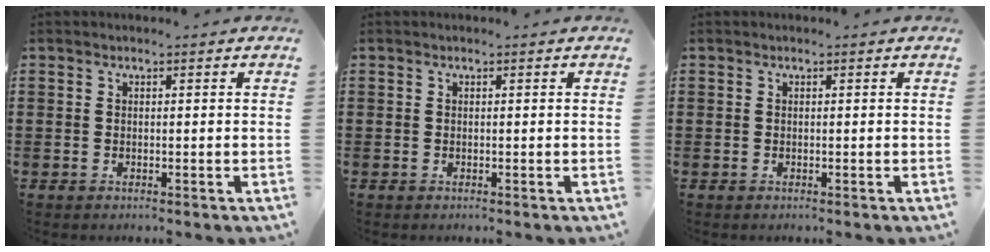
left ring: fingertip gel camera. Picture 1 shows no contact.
{"total": 0.0}
{"total": 0.0}